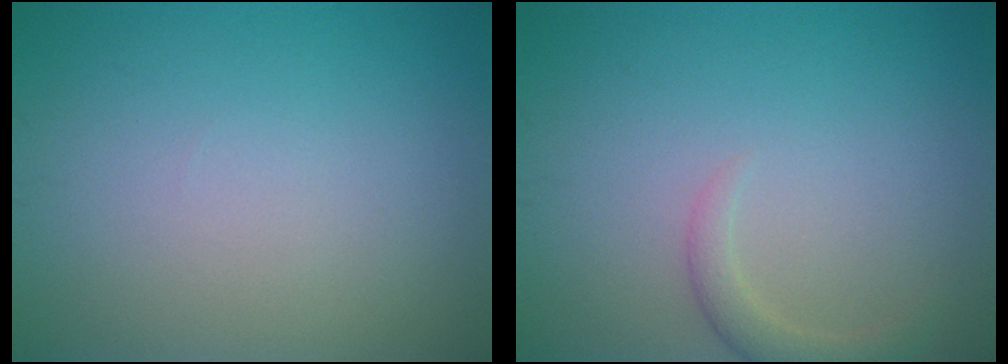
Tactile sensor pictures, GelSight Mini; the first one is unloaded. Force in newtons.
{"total": 1.9, "press": 1.9, "slide": 0.2}